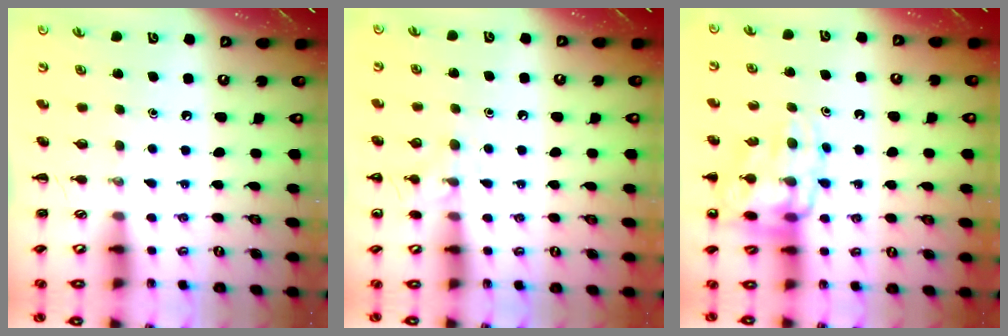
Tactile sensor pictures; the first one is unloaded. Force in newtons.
{"total": 9.1, "press": 8.9, "slide": 2.1}
{"total": 15.2, "press": 15.0, "slide": 2.7}